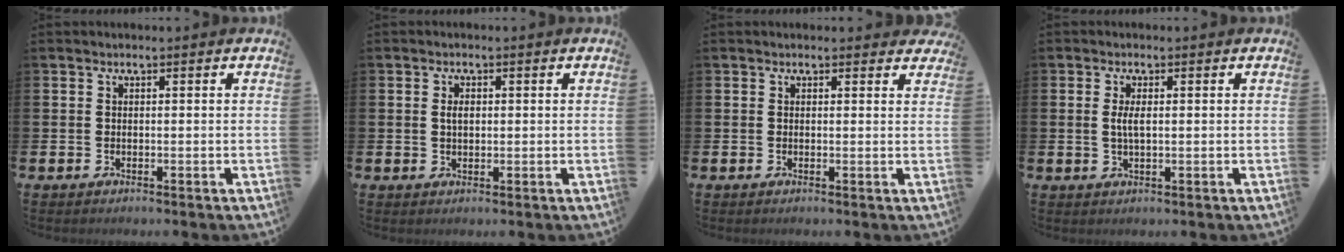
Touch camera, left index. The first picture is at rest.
{"total": 1.7, "force": [0.4, 1.0, 1.3], "torque": [-0.010, 0.001, 0.002]}
{"total": 1.0, "force": [0.8, 0.5, 0.2], "torque": [0.006, 0.004, 0.012]}
{"total": 2.3, "force": [0.3, 0.8, 2.1], "torque": [-0.041, 0.003, 0.003]}